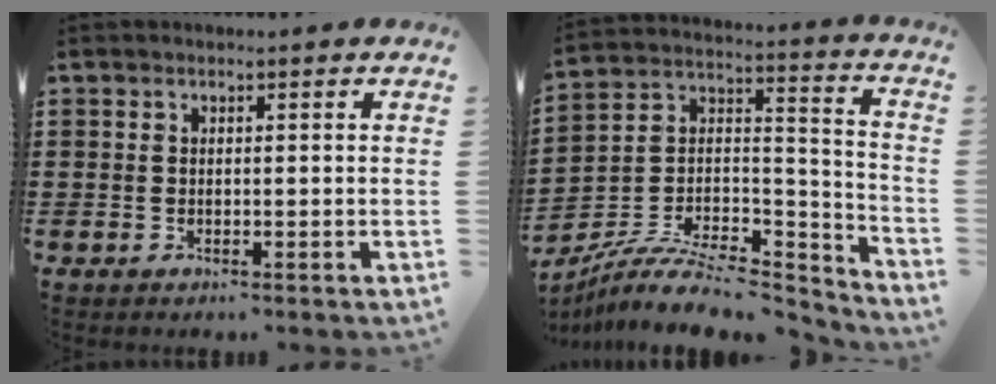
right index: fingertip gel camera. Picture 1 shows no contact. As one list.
[{"total": 9.7, "force": [-7.6, 3.5, 4.8], "torque": [-0.091, 0.018, -0.149]}]